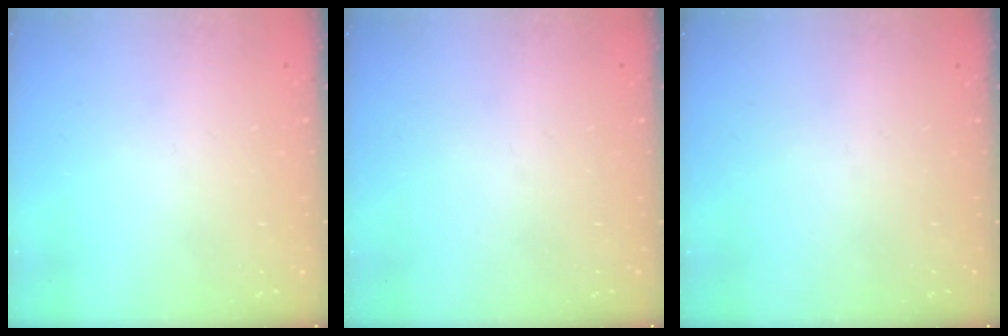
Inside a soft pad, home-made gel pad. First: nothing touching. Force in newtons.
{"total": 0.0}
{"total": 0.0}